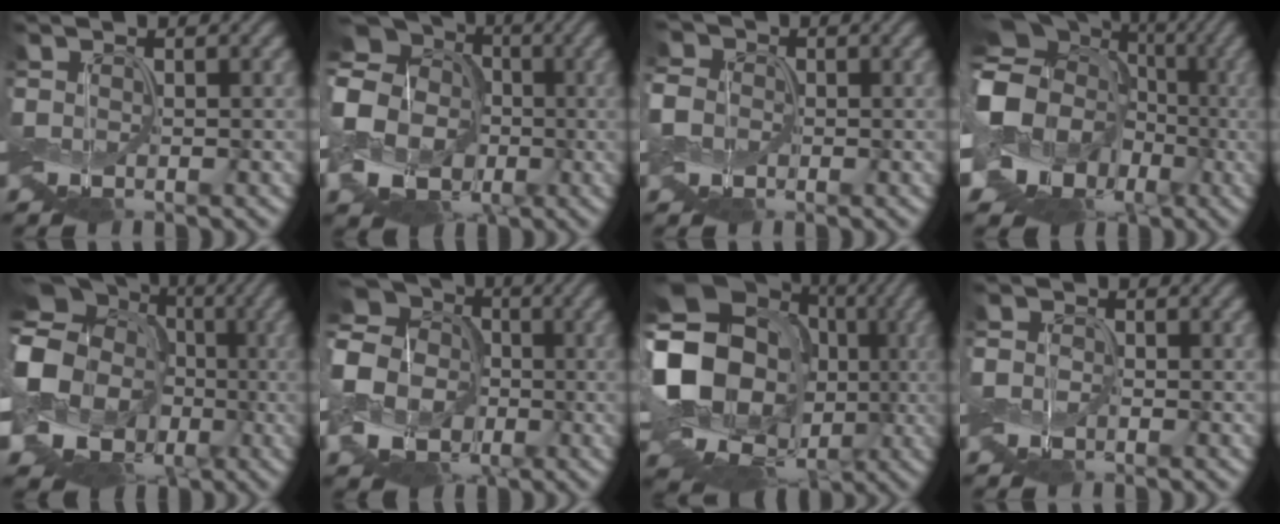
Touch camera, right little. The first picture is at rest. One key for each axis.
{"total": 18.7, "fx": -2.8, "fy": 16.9, "fz": 7.4, "tx": -0.196, "ty": -0.002, "tz": -0.100}
{"total": 4.0, "fx": -0.3, "fy": 3.5, "fz": 1.8, "tx": -0.068, "ty": 0.010, "tz": -0.017}
{"total": 16.1, "fx": -2.2, "fy": 13.9, "fz": 7.8, "tx": -0.140, "ty": -0.018, "tz": -0.072}
{"total": 16.1, "fx": -0.4, "fy": 14.4, "fz": 7.3, "tx": -0.154, "ty": -0.020, "tz": -0.043}
{"total": 16.6, "fx": -3.1, "fy": 15.1, "fz": 6.4, "tx": -0.176, "ty": 0.001, "tz": -0.101}
{"total": 20.6, "fx": -0.6, "fy": 17.3, "fz": 11.1, "tx": -0.199, "ty": -0.025, "tz": -0.034}
{"total": 1.7, "fx": -0.4, "fy": 1.5, "fz": 0.6, "tx": -0.022, "ty": 0.003, "tz": -0.011}